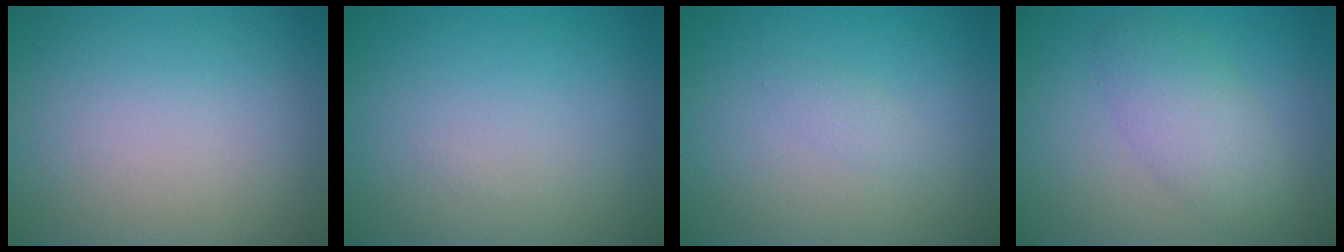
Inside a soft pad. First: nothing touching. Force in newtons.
{"total": 0.0}
{"total": 0.8, "press": 0.8, "slide": 0.1}
{"total": 3.8, "press": 3.8, "slide": 0.3}